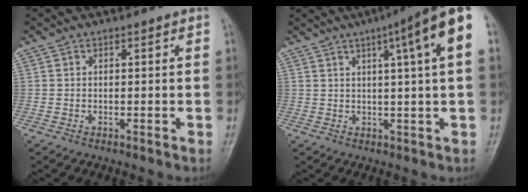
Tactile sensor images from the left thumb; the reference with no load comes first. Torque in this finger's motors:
{"motor_torque": [1.82, 1.81, 1.58, -0.64, 0.35]}